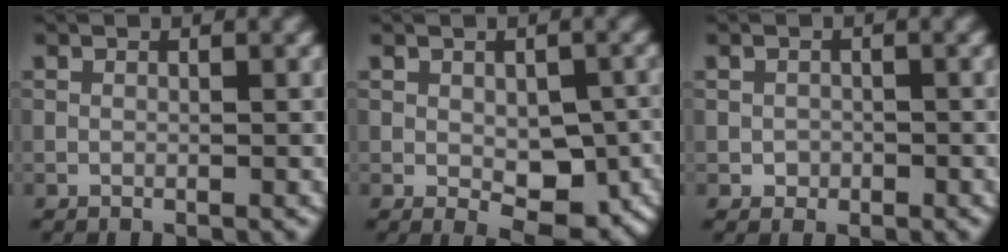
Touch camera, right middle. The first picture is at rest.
{"total": 6.7, "force": [-1.7, 3.7, 5.4], "torque": [-0.079, -0.021, -0.014]}
{"total": 1.1, "force": [-0.3, 1.0, 0.3], "torque": [-0.001, -0.003, -0.008]}